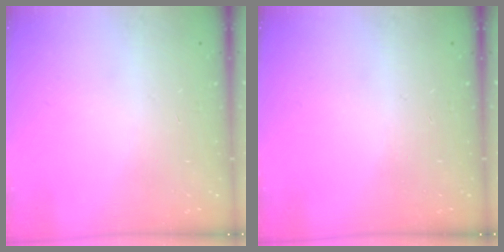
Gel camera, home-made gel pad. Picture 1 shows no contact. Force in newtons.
{"total": 0.0}